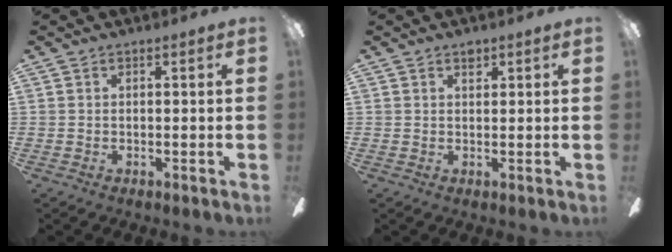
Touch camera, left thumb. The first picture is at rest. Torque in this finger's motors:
{"motor_torque": [0.14, -0.04, 0.60, -0.33, 0.00]}